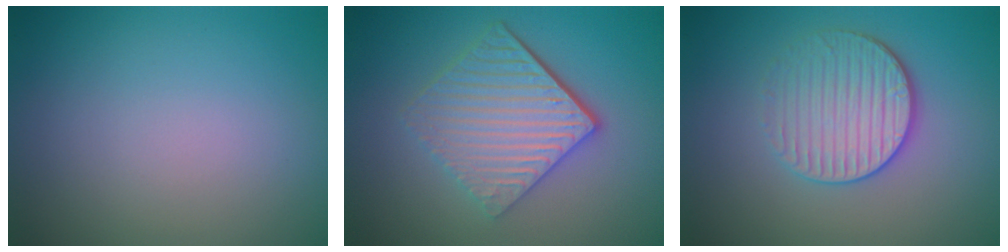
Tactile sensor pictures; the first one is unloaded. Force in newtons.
{"total": 5.8, "press": 4.0, "slide": 4.2}
{"total": 3.6, "press": 3.3, "slide": 1.4}